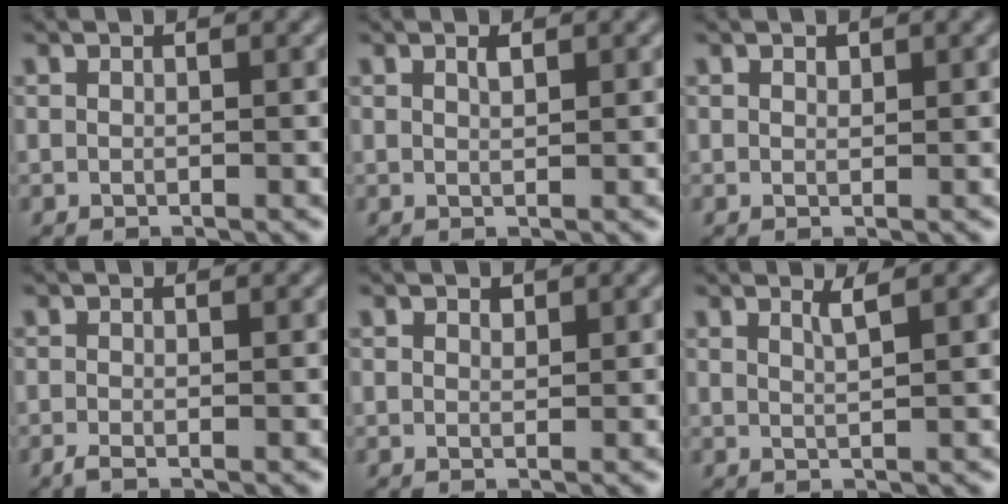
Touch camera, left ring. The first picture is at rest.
{"total": 0.8, "force": [0.6, 0.2, 0.5], "torque": [-0.010, 0.000, 0.011]}
{"total": 0.6, "force": [0.5, 0.3, 0.1], "torque": [-0.002, -0.002, 0.007]}
{"total": 1.0, "force": [-0.6, 0.1, 0.7], "torque": [-0.016, -0.004, -0.016]}
{"total": 0.6, "force": [0.5, 0.3, 0.2], "torque": [-0.002, -0.002, 0.009]}
{"total": 1.4, "force": [0.9, 0.3, 1.1], "torque": [-0.010, 0.002, 0.013]}